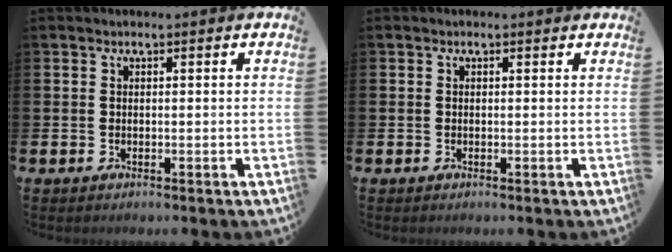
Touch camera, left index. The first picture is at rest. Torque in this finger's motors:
{"motor_torque": [0.93, -1.21, 0.19, -0.01]}